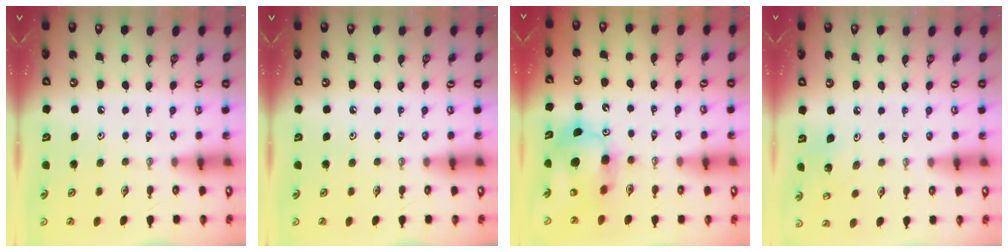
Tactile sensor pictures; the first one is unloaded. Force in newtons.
{"total": 0.0}
{"total": 11.0, "press": 10.7, "slide": 2.5}
{"total": 6.0, "press": 5.7, "slide": 1.7}